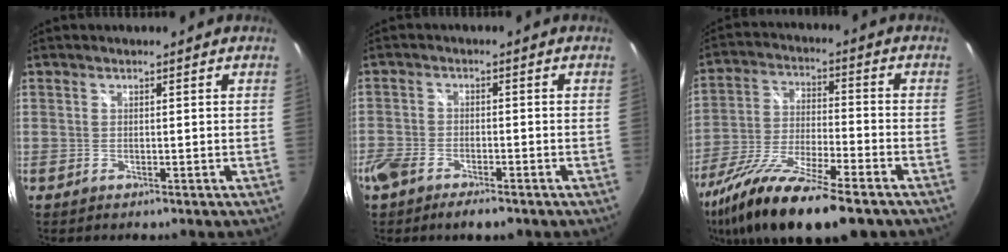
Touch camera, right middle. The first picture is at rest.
{"total": 7.5, "force": [-5.4, 3.0, 4.3], "torque": [-0.115, -0.021, -0.104]}
{"total": 20.2, "force": [-14.3, 4.2, 13.6], "torque": [-0.268, -0.055, -0.257]}